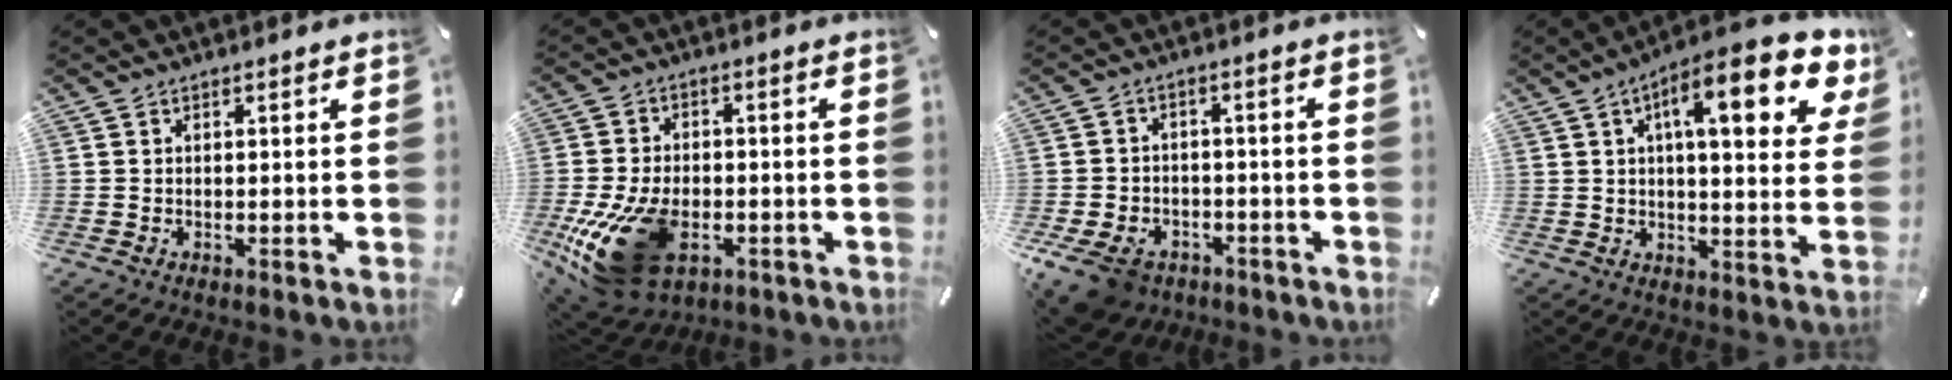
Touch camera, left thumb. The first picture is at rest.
{"total": 18.9, "force": [-6.4, 11.8, 13.3], "torque": [-0.255, 0.023, -0.095]}
{"total": 9.4, "force": [-5.7, 6.1, 4.3], "torque": [-0.093, 0.034, -0.104]}
{"total": 16.9, "force": [7.5, 5.5, 14.1], "torque": [-0.210, -0.022, 0.113]}